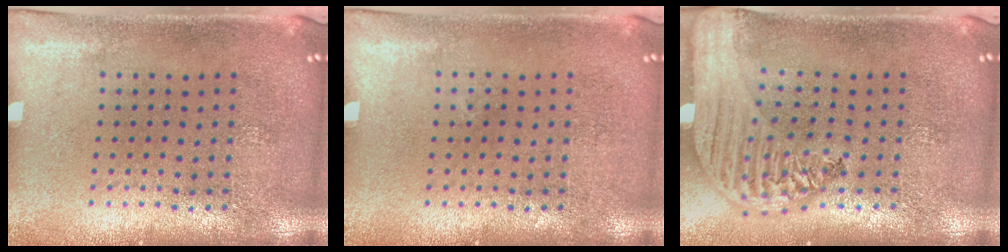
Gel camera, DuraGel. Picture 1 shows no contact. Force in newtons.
{"total": 0.0}
{"total": 3.0, "press": 2.4, "slide": 1.9}